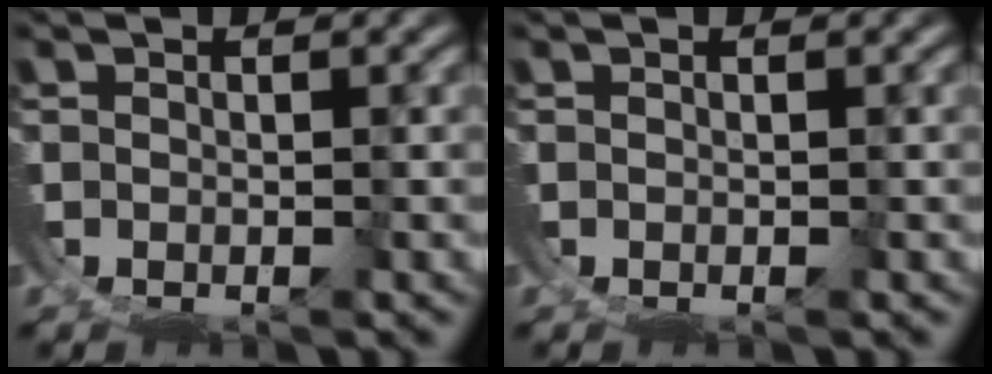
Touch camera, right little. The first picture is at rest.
{"total": 0.0}